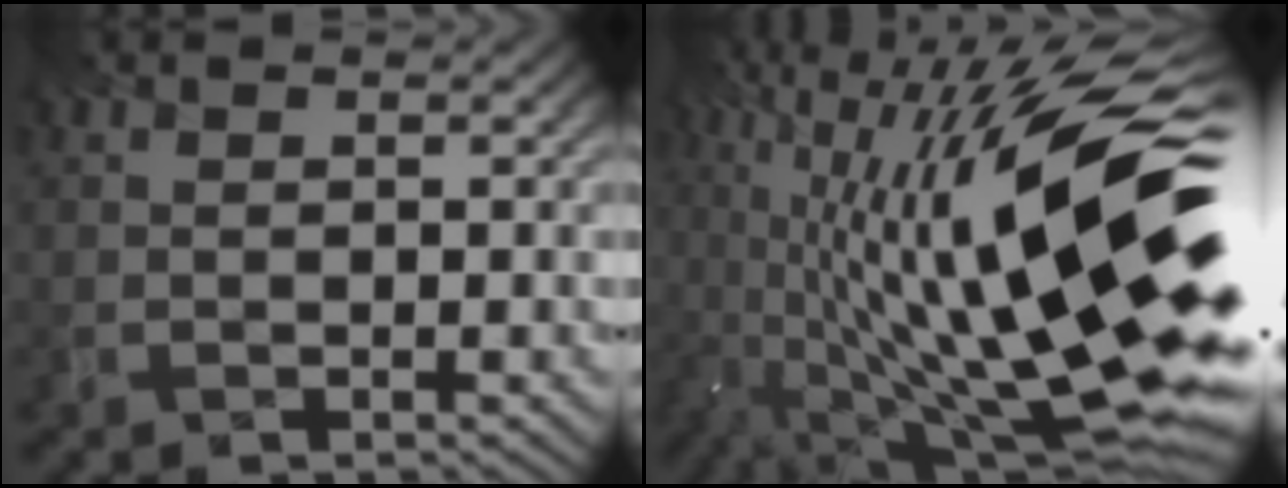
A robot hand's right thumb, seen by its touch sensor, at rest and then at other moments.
{"total": 20.5, "force": [-2.7, 7.2, 19.0], "torque": [-0.355, -0.012, -0.039]}